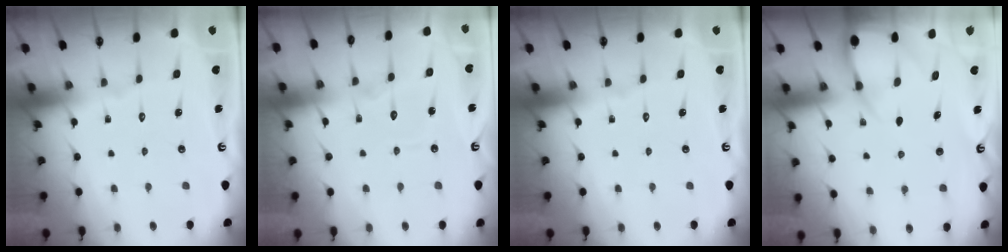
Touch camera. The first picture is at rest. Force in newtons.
{"total": 6.2, "press": 6.2, "slide": 0.6}
{"total": 0.0}
{"total": 6.0, "press": 5.9, "slide": 0.6}